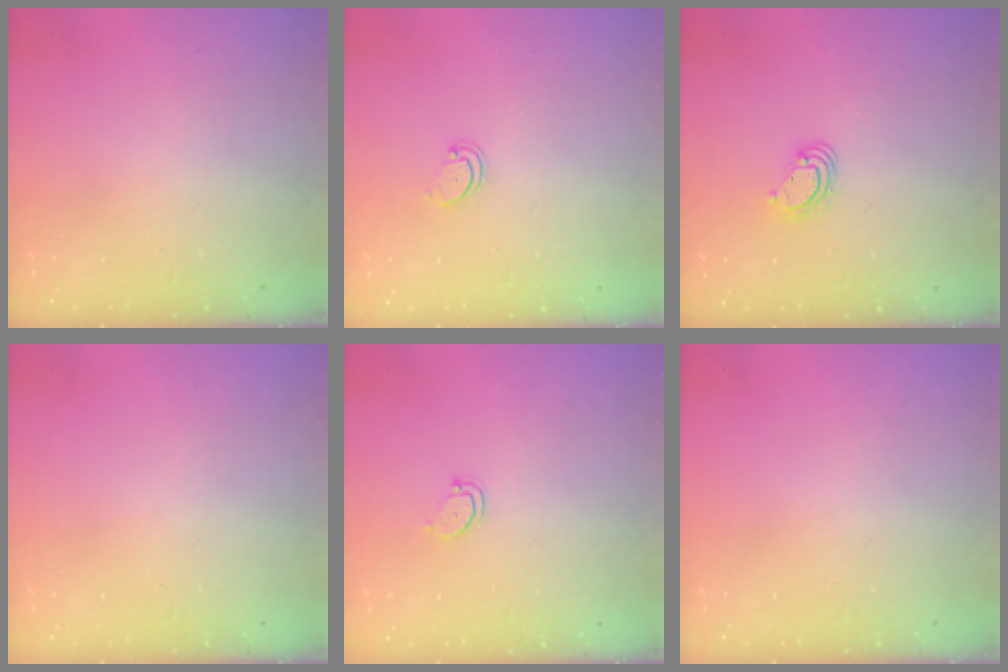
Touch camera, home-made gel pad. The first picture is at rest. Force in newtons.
{"total": 2.2, "press": 2.2, "slide": 0.2}
{"total": 4.6, "press": 4.6, "slide": 0.2}
{"total": 0.0}
{"total": 2.5, "press": 2.5, "slide": 0.3}
{"total": 0.0}